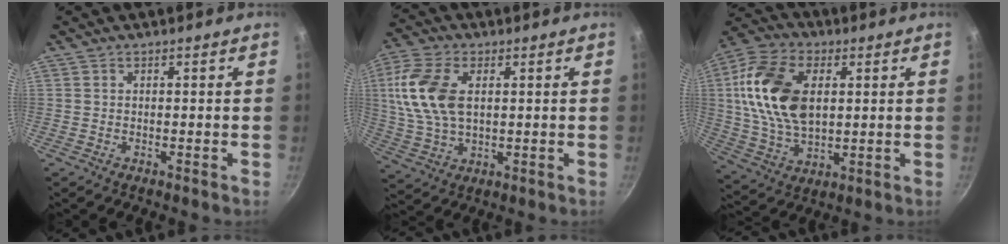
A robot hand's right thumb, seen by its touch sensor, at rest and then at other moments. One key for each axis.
{"total": 13.8, "fx": 2.6, "fy": 8.2, "fz": 10.8, "tx": -0.212, "ty": 0.002, "tz": 0.046}
{"total": 18.9, "fx": 3.4, "fy": 11.8, "fz": 14.4, "tx": -0.259, "ty": -0.001, "tz": 0.059}